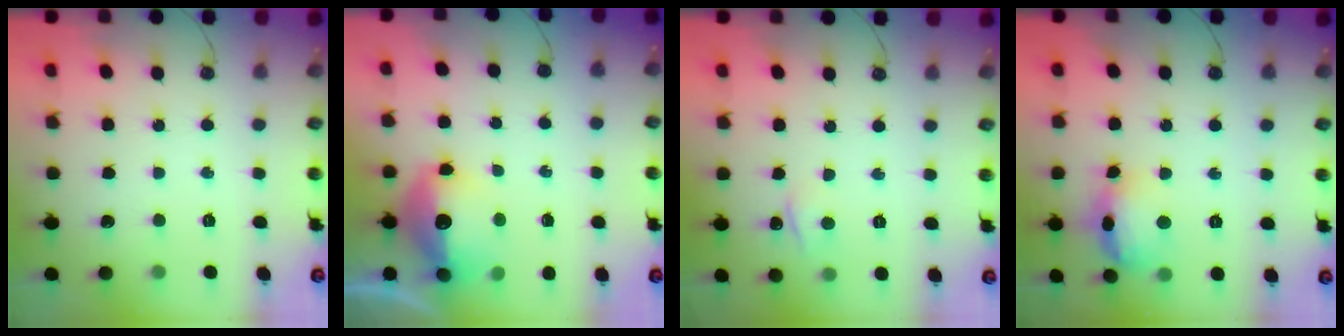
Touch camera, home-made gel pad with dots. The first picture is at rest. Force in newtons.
{"total": 14.1, "press": 14.0, "slide": 1.3}
{"total": 5.7, "press": 5.6, "slide": 0.8}
{"total": 14.2, "press": 14.1, "slide": 1.6}